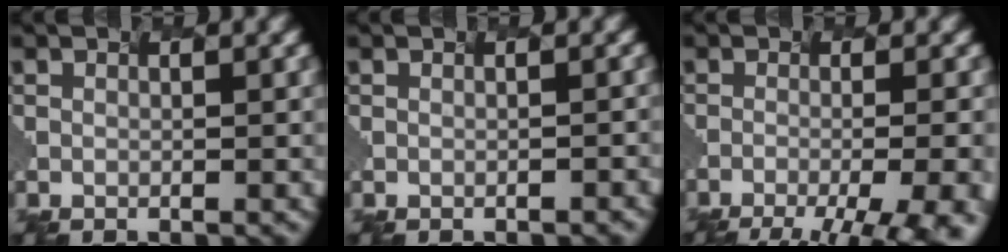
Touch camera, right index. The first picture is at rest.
{"total": 1.2, "force": [-0.1, 0.6, 1.0], "torque": [0.008, 0.012, 0.001]}
{"total": 12.9, "force": [-7.0, 5.2, 9.6], "torque": [-0.065, -0.004, -0.066]}